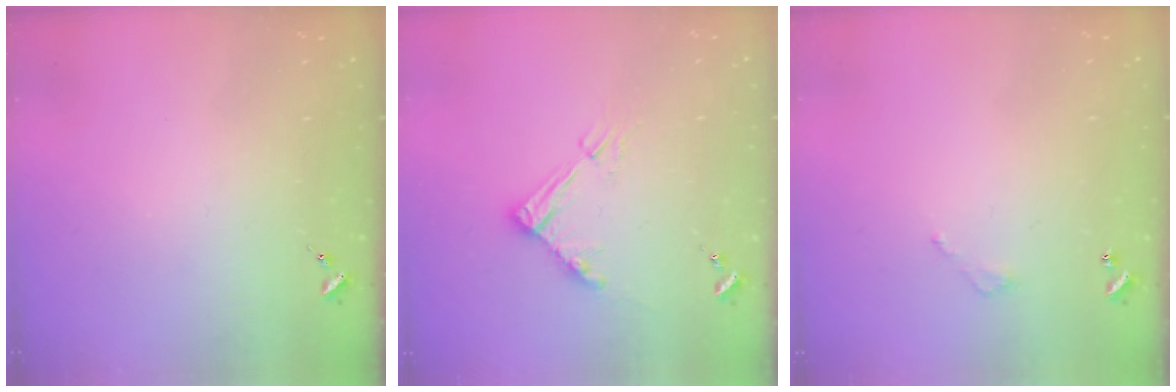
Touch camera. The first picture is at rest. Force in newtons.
{"total": 9.8, "press": 9.8, "slide": 1.0}
{"total": 3.1, "press": 3.0, "slide": 0.3}